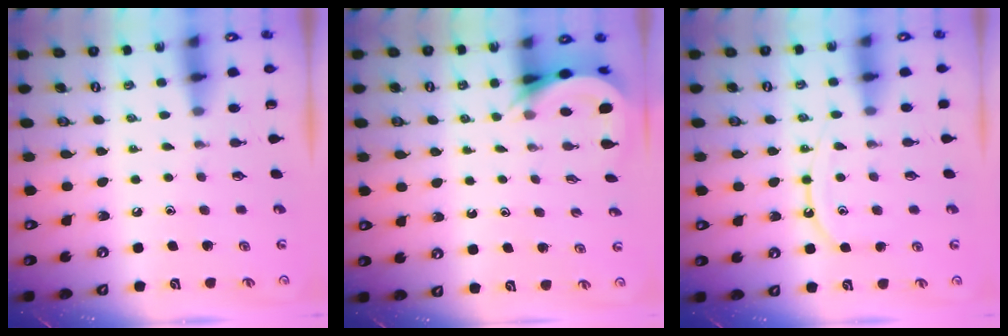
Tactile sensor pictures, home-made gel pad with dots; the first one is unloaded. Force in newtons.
{"total": 5.3, "press": 5.3, "slide": 0.3}
{"total": 9.4, "press": 9.3, "slide": 1.0}